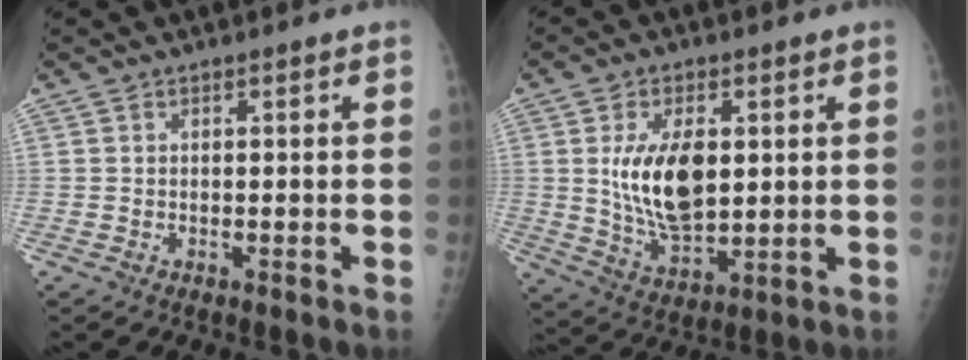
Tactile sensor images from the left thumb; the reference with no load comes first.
{"total": 13.0, "force": [2.1, 7.0, 10.7], "torque": [-0.175, -0.019, 0.049]}